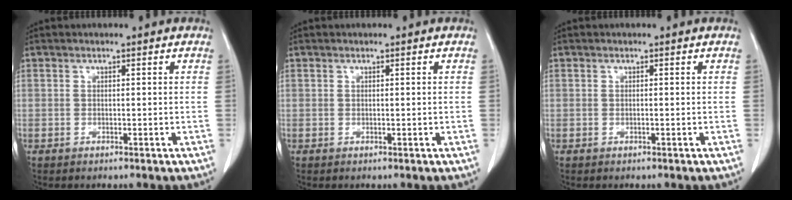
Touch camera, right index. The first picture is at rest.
{"total": 0.0}
{"total": 0.0}